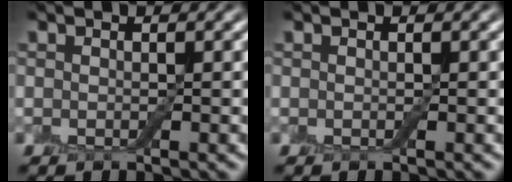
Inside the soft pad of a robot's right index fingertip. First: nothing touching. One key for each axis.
{"total": 0.0}